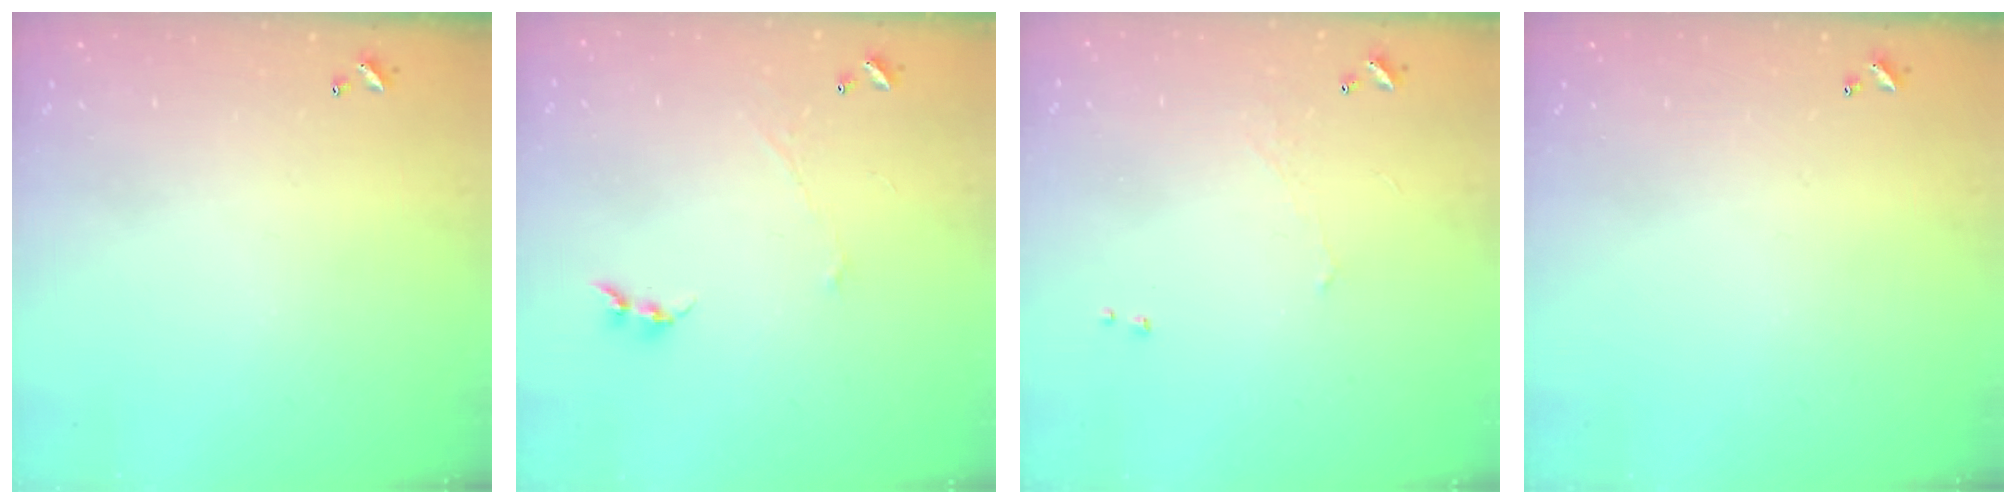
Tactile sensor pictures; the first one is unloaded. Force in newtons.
{"total": 0.0}
{"total": 0.6, "press": 0.4, "slide": 0.5}
{"total": 0.0}